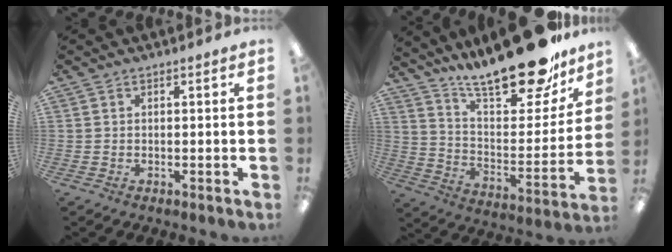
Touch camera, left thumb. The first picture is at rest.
{"total": 24.5, "force": [19.3, 7.8, 12.9], "torque": [-0.186, -0.128, 0.323]}